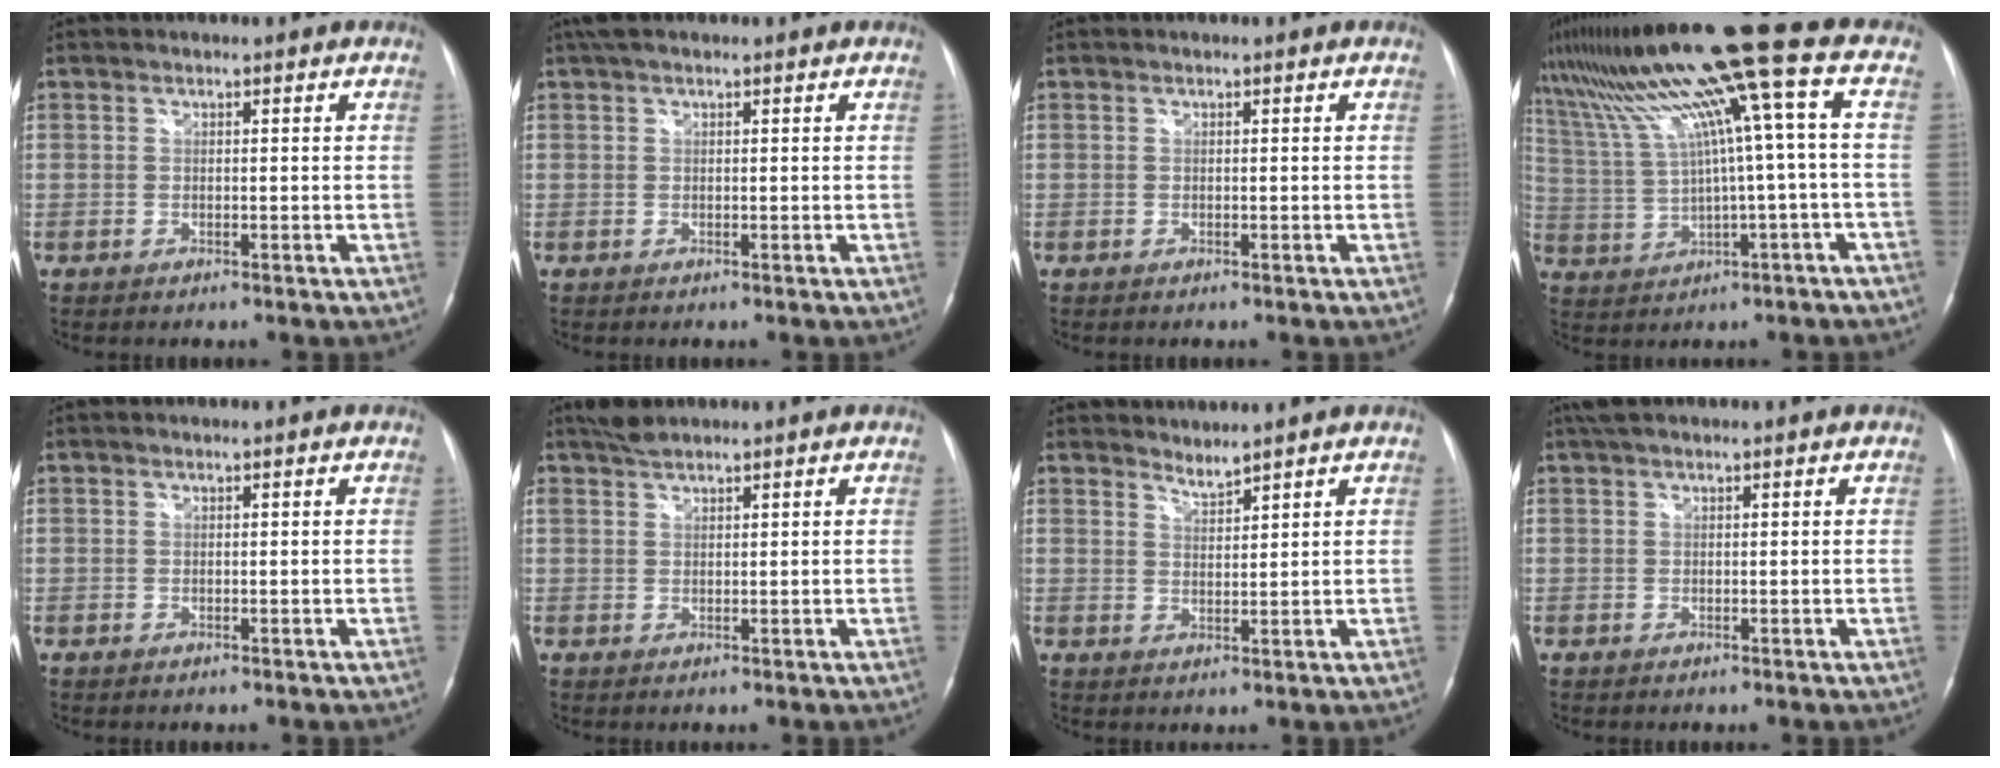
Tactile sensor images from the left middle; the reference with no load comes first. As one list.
[{"total": 3.1, "force": [2.2, 0.9, 2.0], "torque": [-0.041, 0.033, 0.040]}, {"total": 0.0}, {"total": 14.8, "force": [6.0, -1.3, 13.5], "torque": [-0.235, 0.041, 0.111]}, {"total": 0.0}, {"total": 2.5, "force": [2.3, 0.5, 0.9], "torque": [-0.023, 0.011, 0.046]}, {"total": 2.0, "force": [2.0, -0.3, 0.0], "torque": [-0.001, -0.003, 0.041]}, {"total": 3.0, "force": [2.3, 0.7, 1.8], "torque": [-0.035, 0.029, 0.043]}]